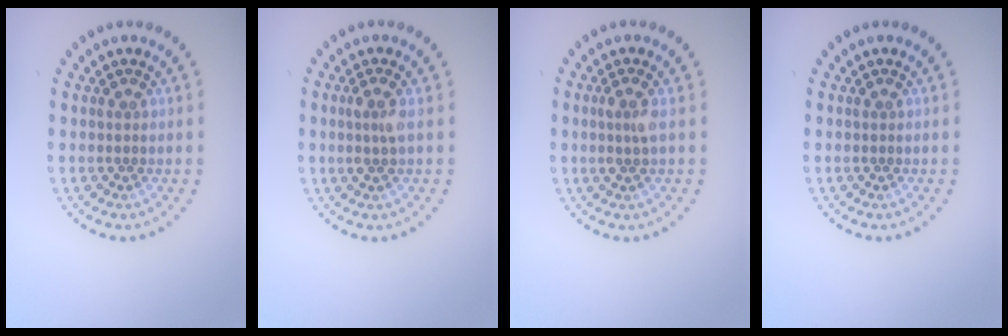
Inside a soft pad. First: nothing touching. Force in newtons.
{"total": 1.6, "press": 1.3, "slide": 0.8}
{"total": 1.6, "press": 1.3, "slide": 0.8}
{"total": 0.0}